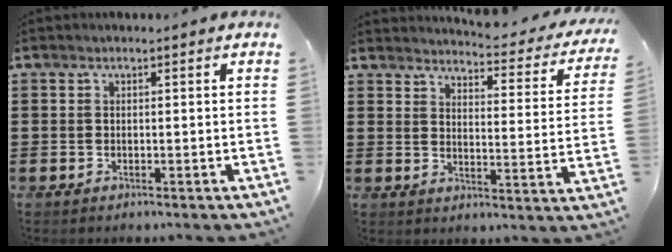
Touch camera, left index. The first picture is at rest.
{"total": 3.5, "force": [3.4, -0.1, 0.9], "torque": [-0.032, -0.032, 0.051]}